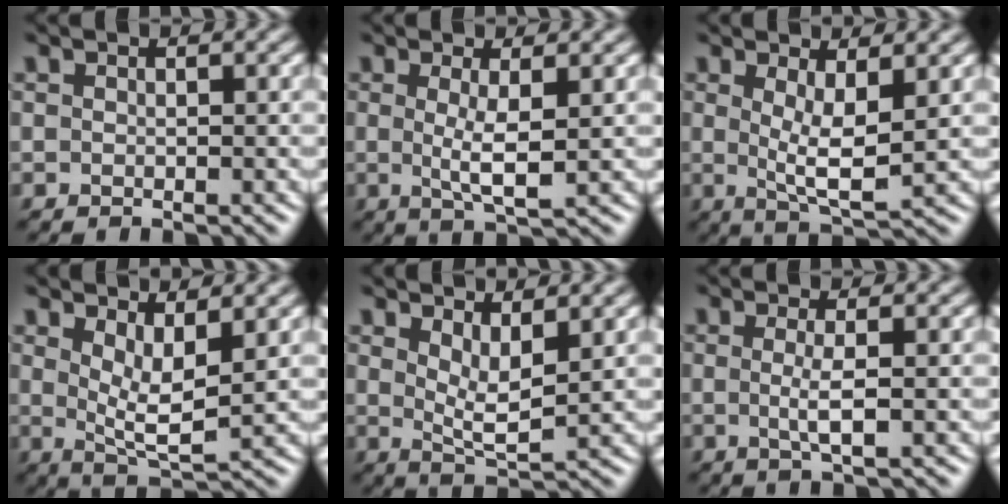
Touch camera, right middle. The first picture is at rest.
{"total": 3.0, "force": [0.3, 0.5, 2.9], "torque": [-0.057, -0.009, 0.008]}
{"total": 4.1, "force": [0.8, 1.1, 3.9], "torque": [-0.071, -0.011, 0.019]}
{"total": 4.1, "force": [1.4, 1.3, 3.6], "torque": [-0.065, -0.015, 0.030]}
{"total": 3.3, "force": [1.5, 1.0, 2.8], "torque": [-0.054, -0.014, 0.029]}
{"total": 2.2, "force": [-0.1, 0.4, 2.2], "torque": [-0.043, -0.004, -0.004]}